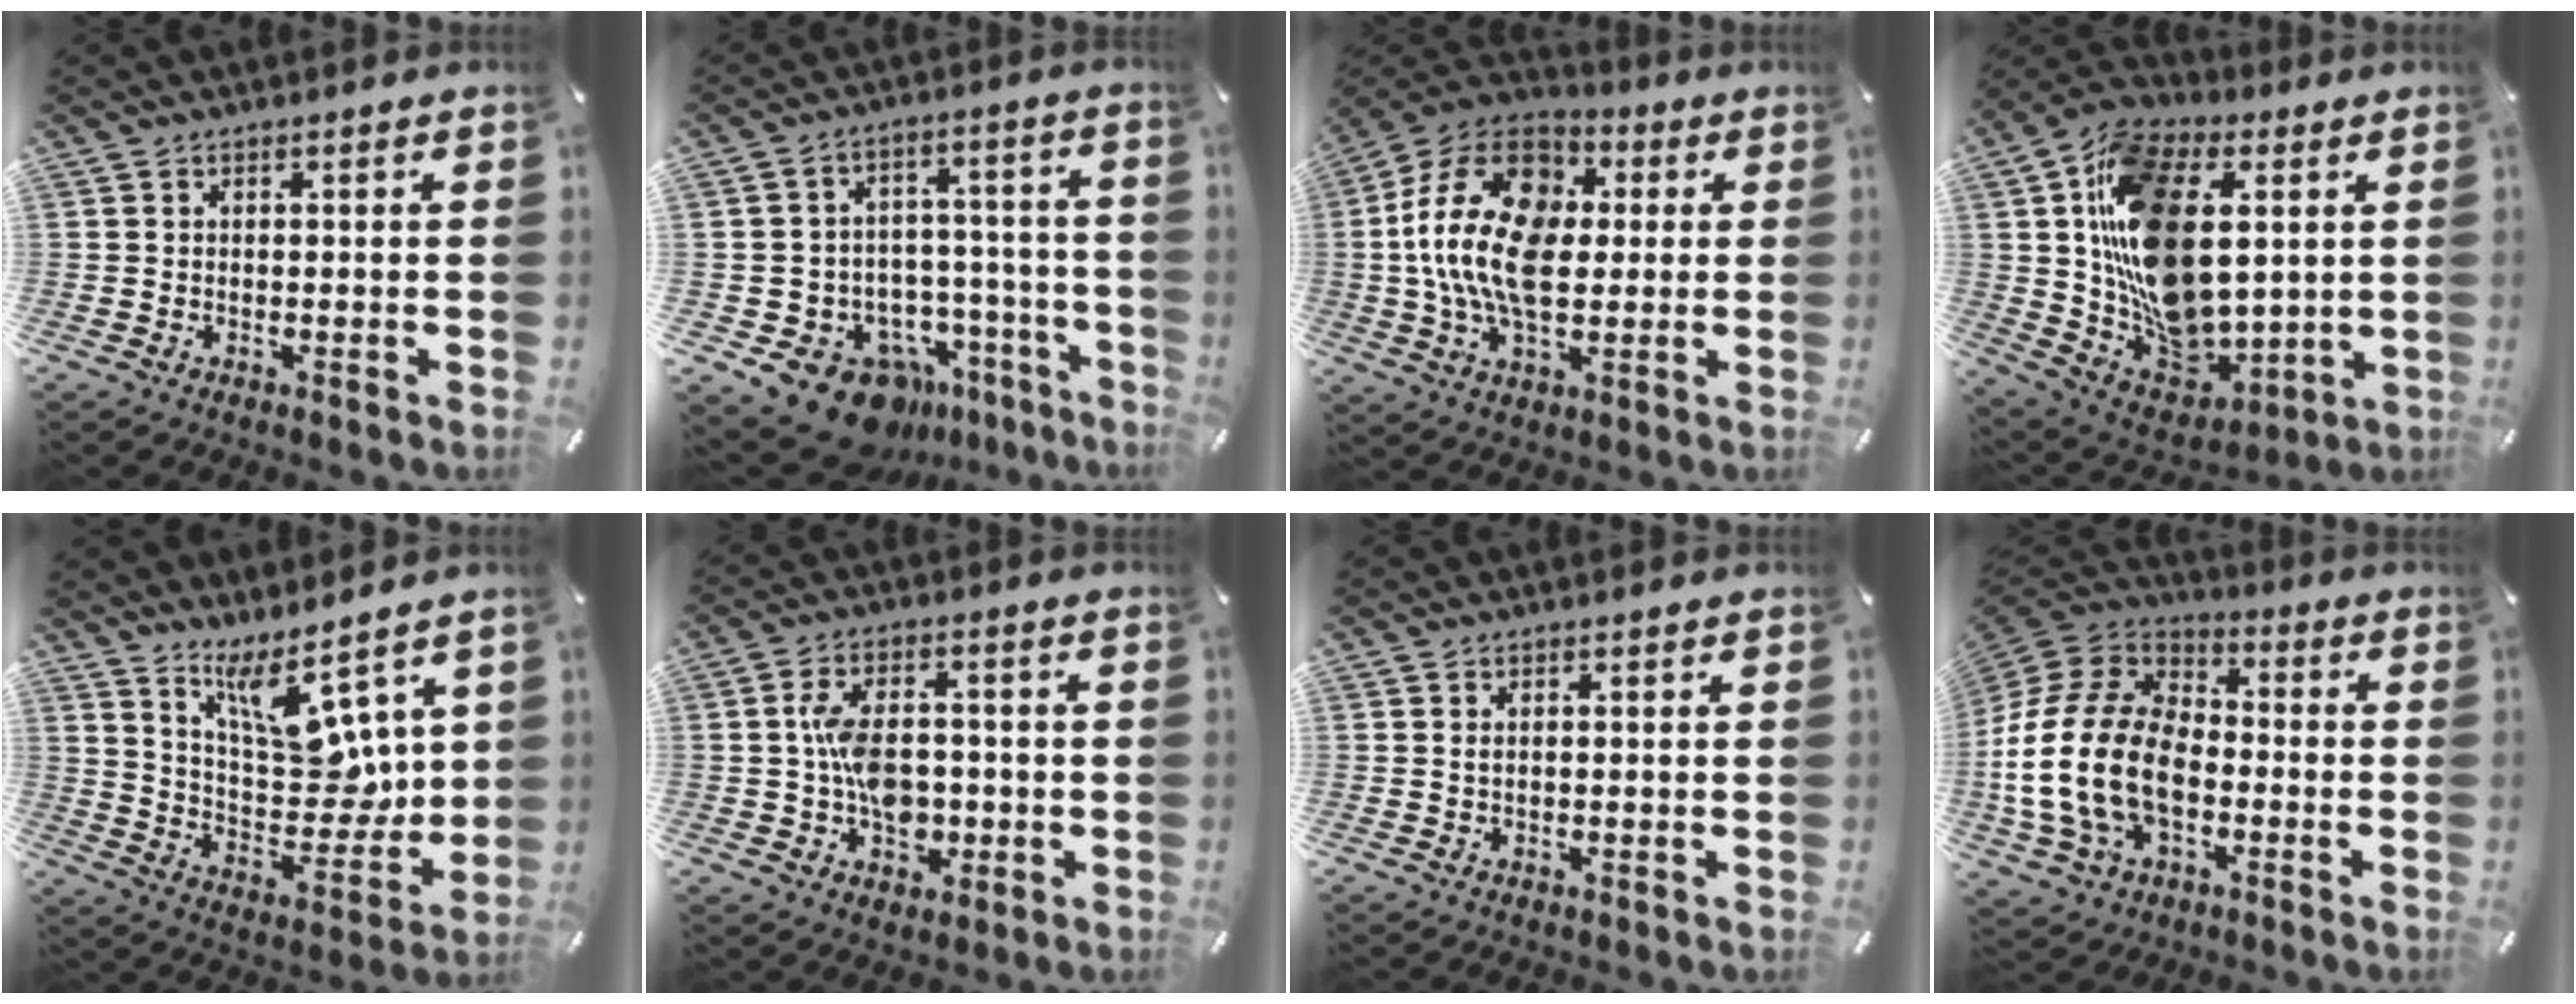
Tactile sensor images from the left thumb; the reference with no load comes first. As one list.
[{"total": 14.7, "force": [-9.9, 8.6, 6.5], "torque": [-0.092, 0.064, -0.158]}, {"total": 20.0, "force": [0.5, 13.6, 14.7], "torque": [-0.305, 0.014, 0.005]}, {"total": 23.9, "force": [3.9, 16.8, 16.6], "torque": [-0.306, -0.019, 0.076]}, {"total": 14.4, "force": [9.4, 6.5, 8.8], "torque": [-0.131, -0.074, 0.173]}, {"total": 10.1, "force": [-1.1, 7.1, 7.1], "torque": [-0.126, 0.010, -0.017]}, {"total": 0.8, "force": [0.1, 0.4, 0.6], "torque": [-0.013, 0.002, 0.001]}, {"total": 20.3, "force": [-5.8, 13.8, 13.7], "torque": [-0.295, 0.036, -0.101]}]